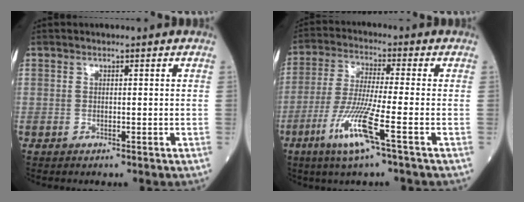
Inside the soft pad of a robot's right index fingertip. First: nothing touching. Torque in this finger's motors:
{"motor_torque": [0.21, -0.23, 0.19, 0.13]}